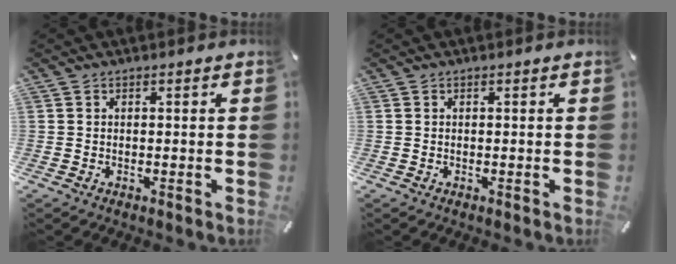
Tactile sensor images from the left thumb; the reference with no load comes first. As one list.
[{"total": 0.0}]